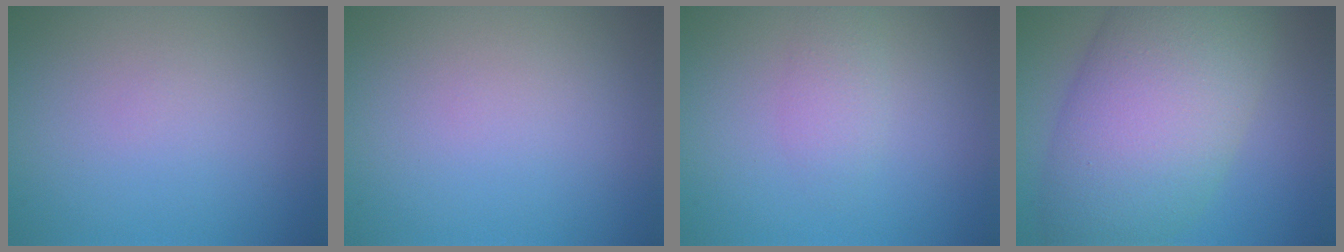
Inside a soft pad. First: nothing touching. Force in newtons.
{"total": 0.0}
{"total": 1.5, "press": 1.5, "slide": 0.0}
{"total": 12.2, "press": 12.2, "slide": 0.6}